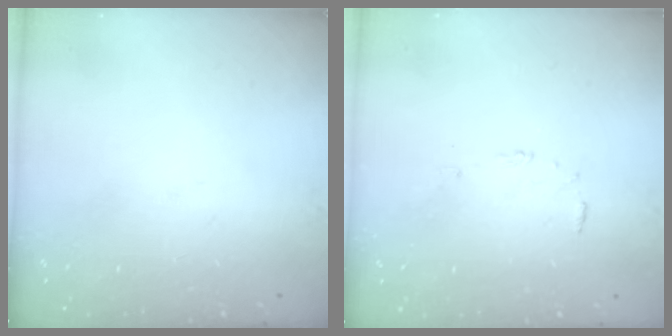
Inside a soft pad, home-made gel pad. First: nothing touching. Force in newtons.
{"total": 5.2, "press": 5.1, "slide": 0.4}